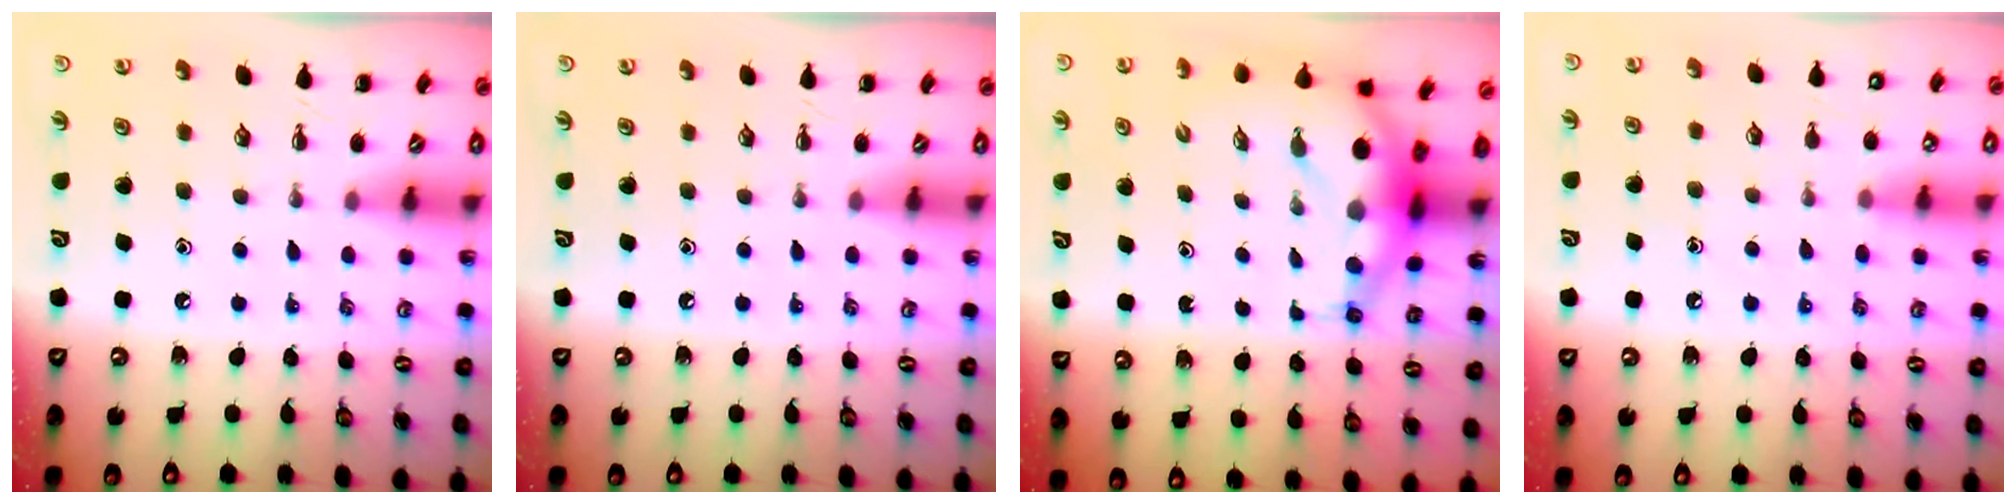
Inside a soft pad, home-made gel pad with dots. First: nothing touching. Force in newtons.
{"total": 0.0}
{"total": 8.9, "press": 8.6, "slide": 2.3}
{"total": 9.6, "press": 9.3, "slide": 2.5}